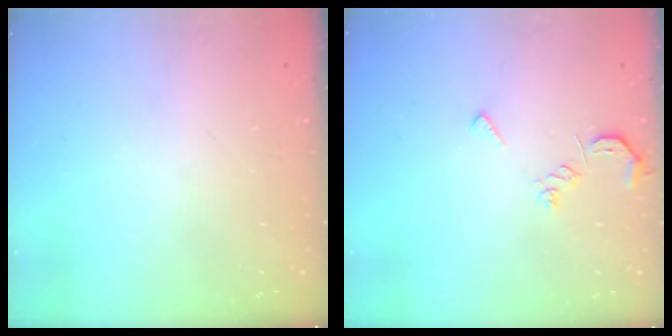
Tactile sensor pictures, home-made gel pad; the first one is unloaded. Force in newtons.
{"total": 6.3, "press": 6.3, "slide": 0.6}